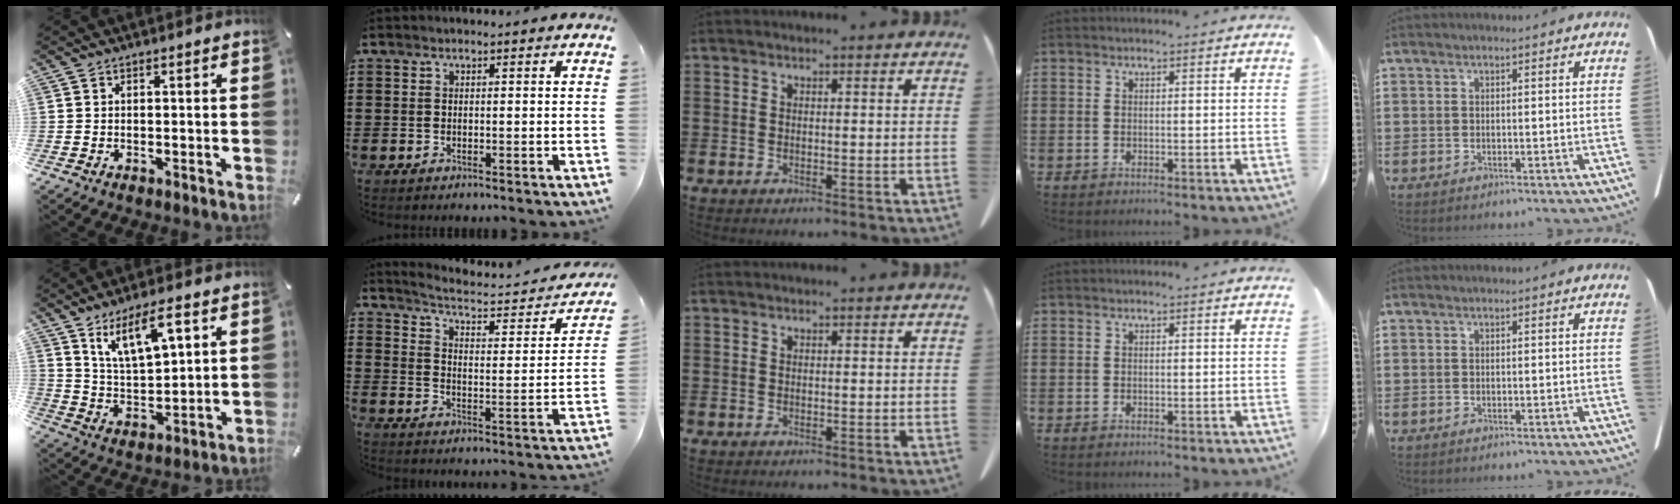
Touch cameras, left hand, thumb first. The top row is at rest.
{"thumb": {"total": 11.0, "force": [7.3, 4.1, 7.2], "torque": [-0.143, -0.020, 0.132]}, "index": {"total": 3.6, "force": [3.2, 0.3, 1.6], "torque": [-0.053, -0.029, 0.043]}}